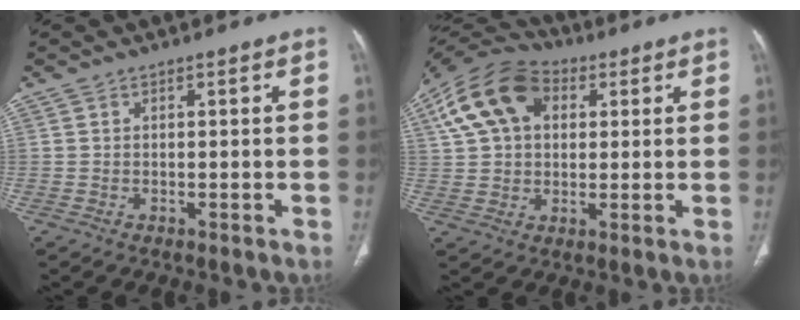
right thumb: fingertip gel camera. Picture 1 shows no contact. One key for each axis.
{"total": 16.1, "fx": 4.9, "fy": 11.0, "fz": 10.6, "tx": -0.195, "ty": 0.019, "tz": 0.080}